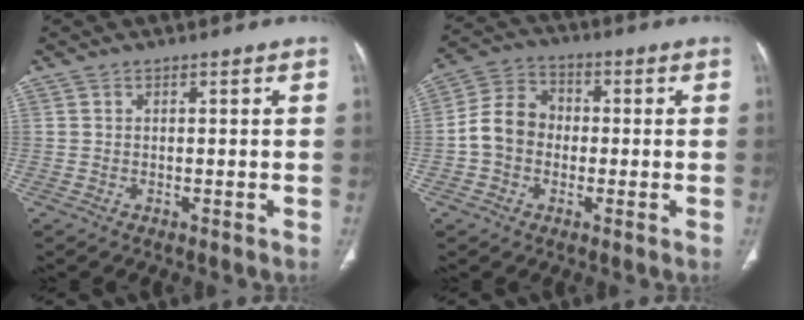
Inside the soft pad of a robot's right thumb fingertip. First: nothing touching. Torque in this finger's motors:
{"motor_torque": [0.09, -0.01, 0.64, -0.79, 0.06]}